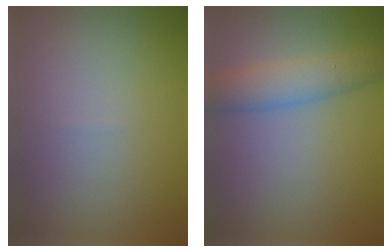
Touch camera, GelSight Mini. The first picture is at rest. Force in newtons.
{"total": 4.1, "press": 4.1, "slide": 0.1}